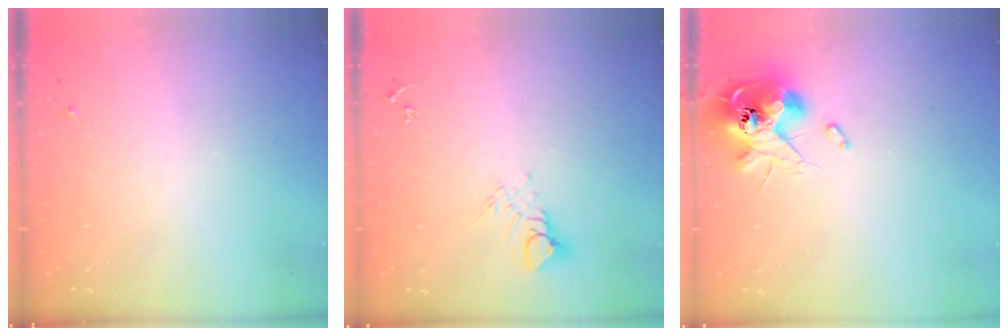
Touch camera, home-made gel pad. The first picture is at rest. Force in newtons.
{"total": 5.2, "press": 5.2, "slide": 0.4}
{"total": 13.1, "press": 13.0, "slide": 1.6}